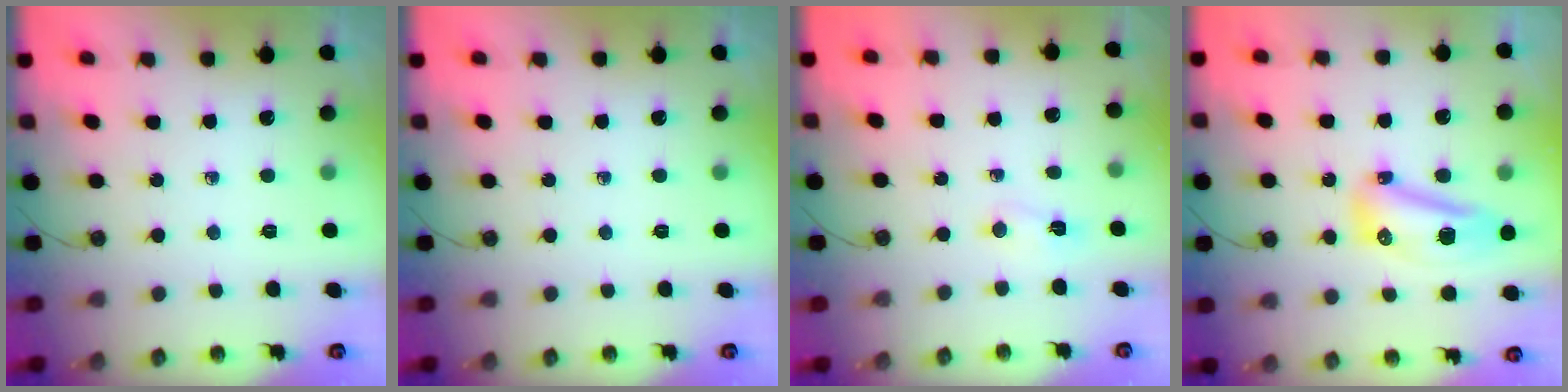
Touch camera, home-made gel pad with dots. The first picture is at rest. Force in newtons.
{"total": 0.0}
{"total": 2.5, "press": 2.4, "slide": 0.6}
{"total": 13.1, "press": 13.1, "slide": 1.0}